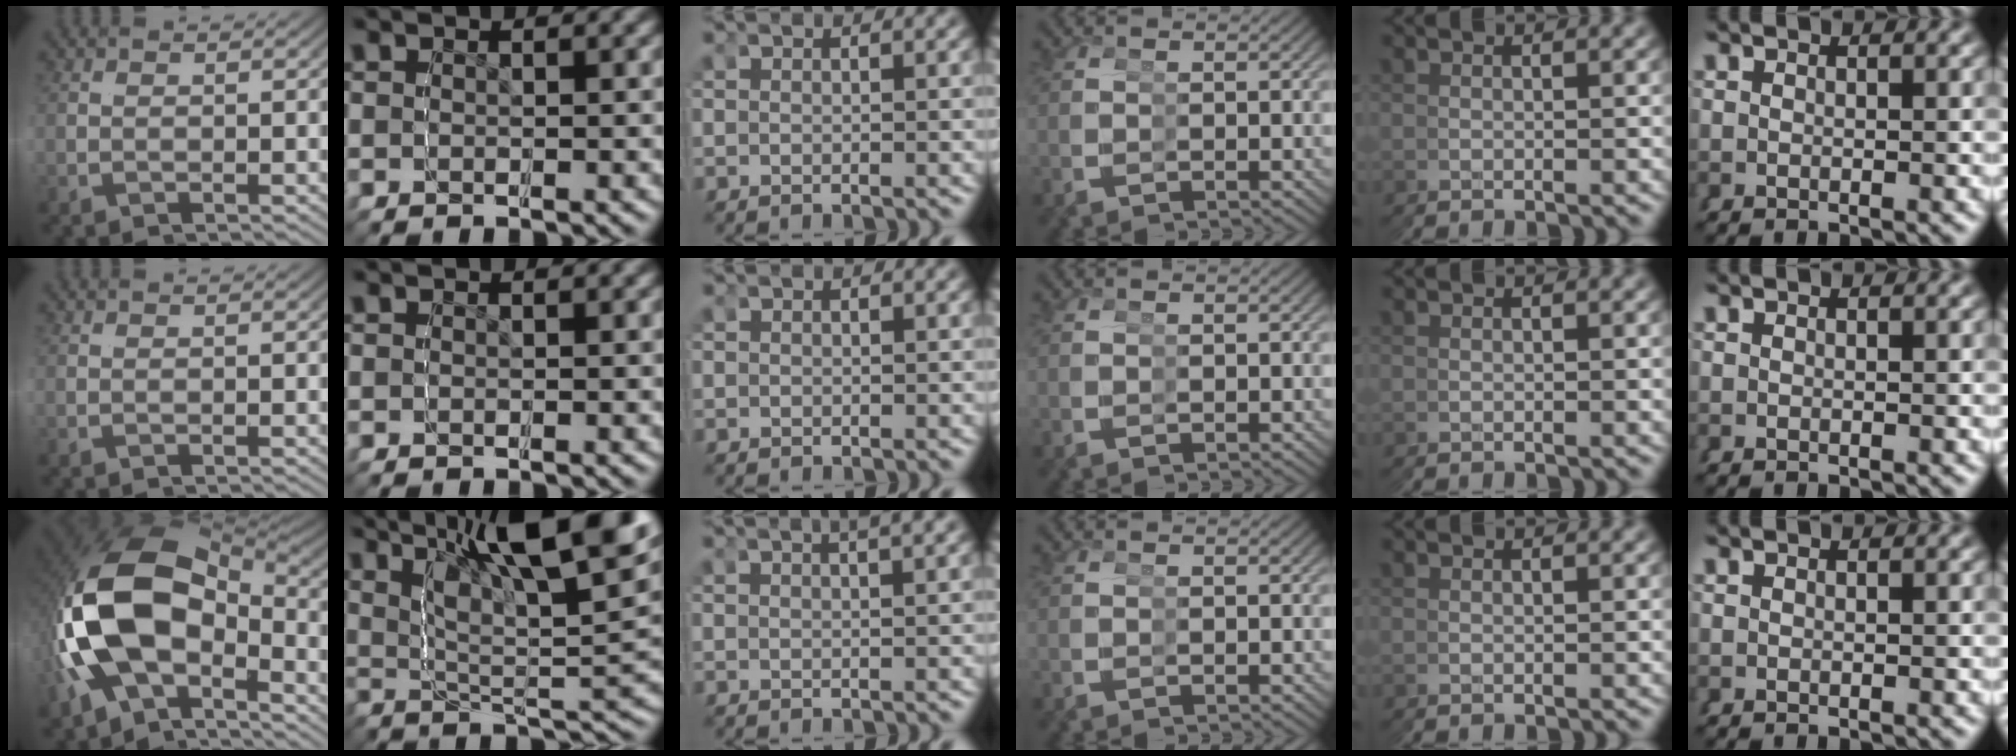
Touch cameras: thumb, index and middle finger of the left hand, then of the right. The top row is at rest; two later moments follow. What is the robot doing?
{"motion": "grasp_and_lifting", "object": "glue stick"}